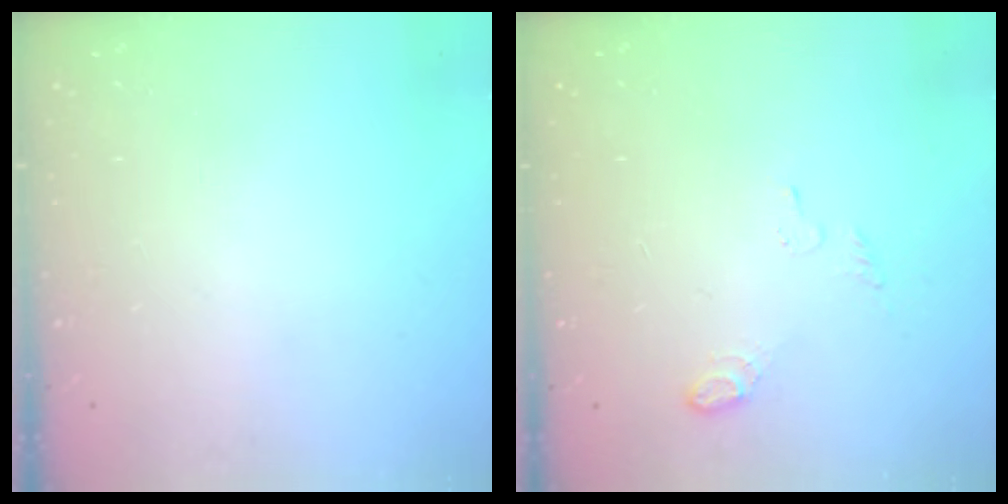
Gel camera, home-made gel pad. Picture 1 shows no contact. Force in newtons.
{"total": 4.1, "press": 4.0, "slide": 0.9}